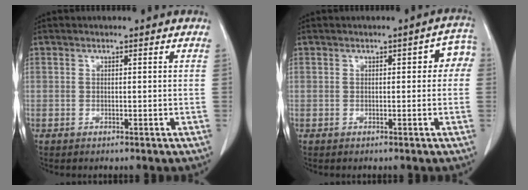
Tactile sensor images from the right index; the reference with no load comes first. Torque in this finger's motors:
{"motor_torque": [0.07, 0.05, 0.05, 0.00]}